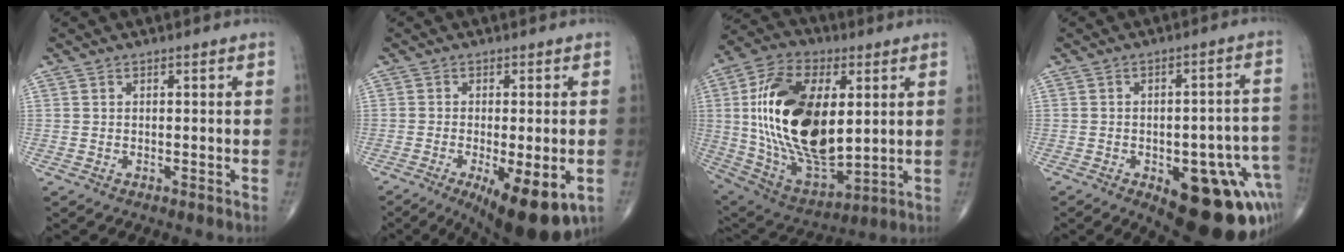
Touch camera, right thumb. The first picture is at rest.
{"total": 13.4, "force": [-5.3, 4.3, 11.5], "torque": [-0.151, -0.014, -0.071]}
{"total": 26.7, "force": [3.6, 14.3, 22.3], "torque": [-0.407, -0.018, 0.072]}
{"total": 20.3, "force": [-8.0, 8.9, 16.4], "torque": [-0.132, 0.037, -0.084]}